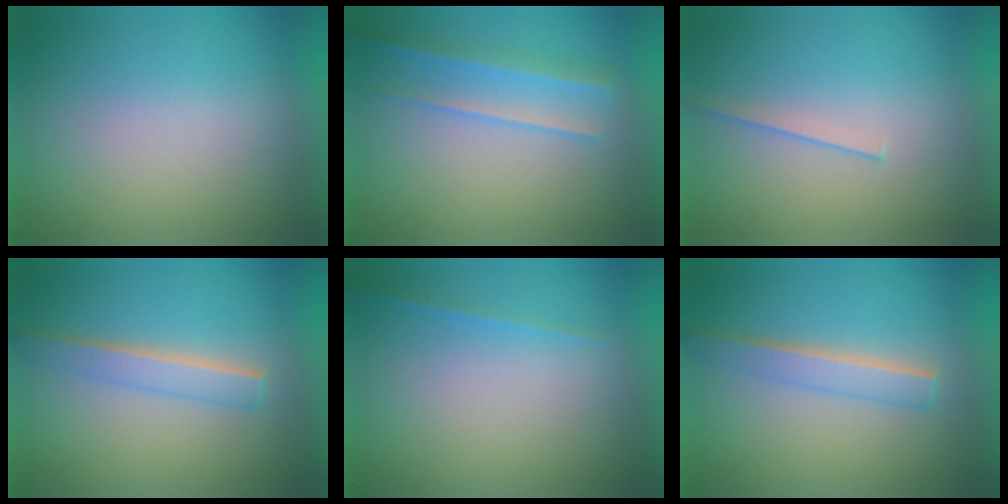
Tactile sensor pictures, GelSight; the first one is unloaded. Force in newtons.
{"total": 2.2}
{"total": 1.1}
{"total": 2.2}
{"total": 1.1}
{"total": 2.1}